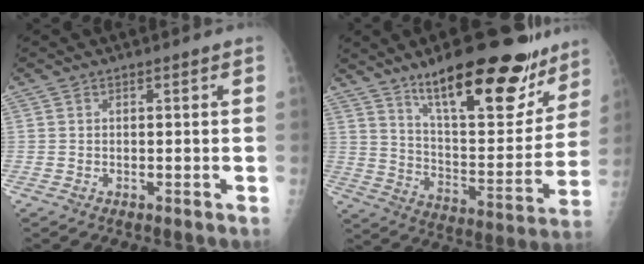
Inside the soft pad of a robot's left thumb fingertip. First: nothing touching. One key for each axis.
{"total": 25.9, "fx": 17.3, "fy": 8.5, "fz": 17.3, "tx": -0.205, "ty": -0.075, "tz": 0.267}